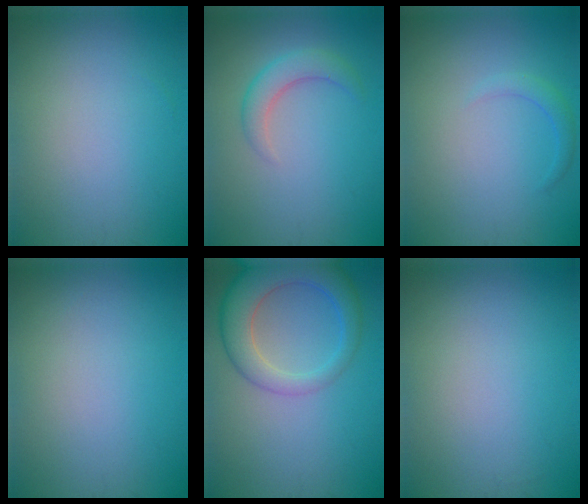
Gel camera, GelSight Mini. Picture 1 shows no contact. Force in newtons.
{"total": 2.8, "press": 2.8, "slide": 0.1}
{"total": 1.3, "press": 1.3, "slide": 0.1}
{"total": 0.0}
{"total": 6.4, "press": 6.4, "slide": 0.3}
{"total": 0.0}